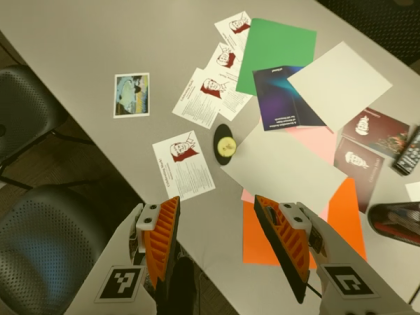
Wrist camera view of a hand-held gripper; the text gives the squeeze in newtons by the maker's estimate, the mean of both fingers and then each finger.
{"total": 0.0}